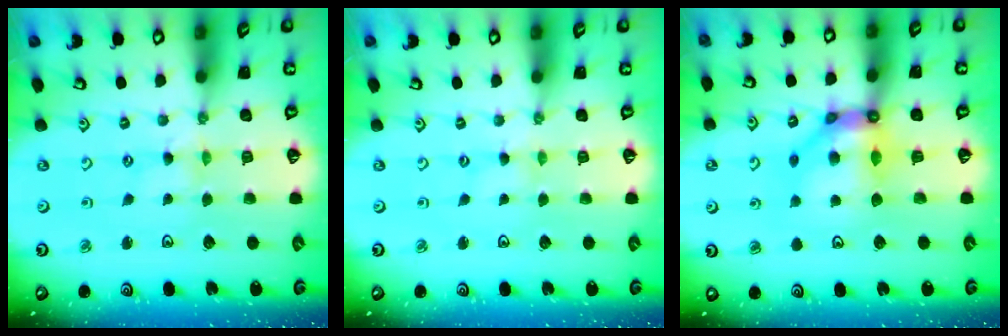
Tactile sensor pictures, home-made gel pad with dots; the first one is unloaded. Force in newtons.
{"total": 0.0}
{"total": 11.1, "press": 10.9, "slide": 1.8}